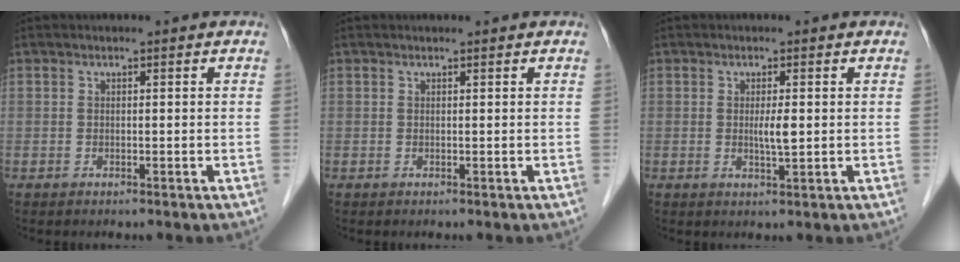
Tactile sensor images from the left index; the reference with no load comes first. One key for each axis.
{"total": 0.6, "fx": 0.5, "fy": 0.0, "fz": 0.2, "tx": -0.006, "ty": 0.005, "tz": 0.009}
{"total": 2.4, "fx": 0.1, "fy": 0.3, "fz": 2.4, "tx": -0.044, "ty": -0.003, "tz": 0.003}